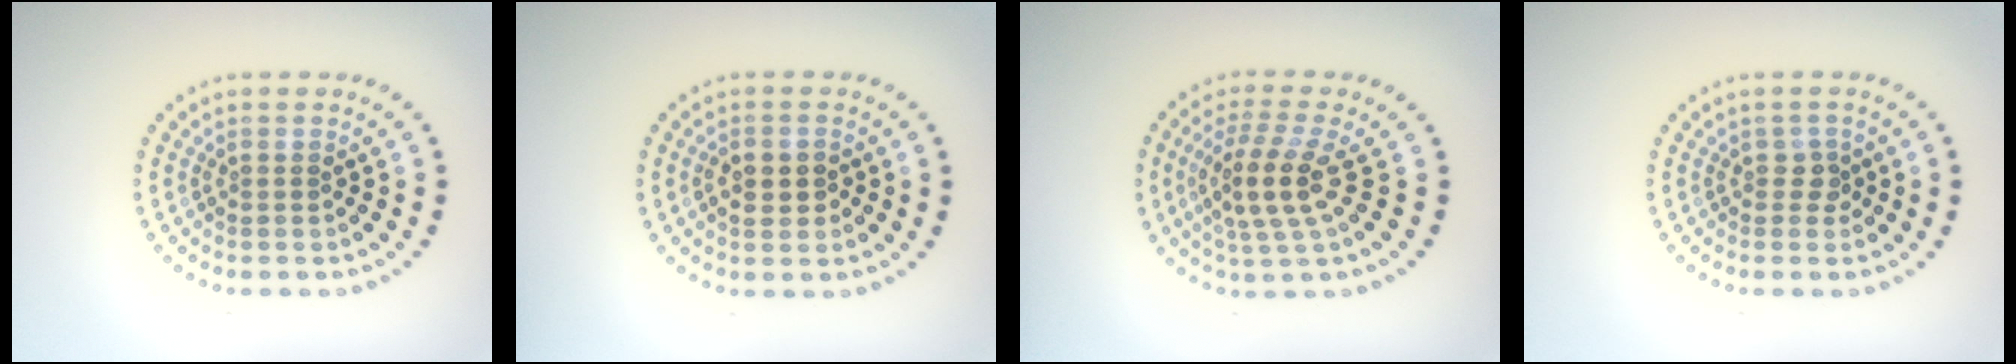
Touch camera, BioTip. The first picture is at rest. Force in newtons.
{"total": 2.4, "press": 2.4, "slide": 0.2}
{"total": 4.2, "press": 3.5, "slide": 2.3}
{"total": 1.2, "press": 1.0, "slide": 0.7}